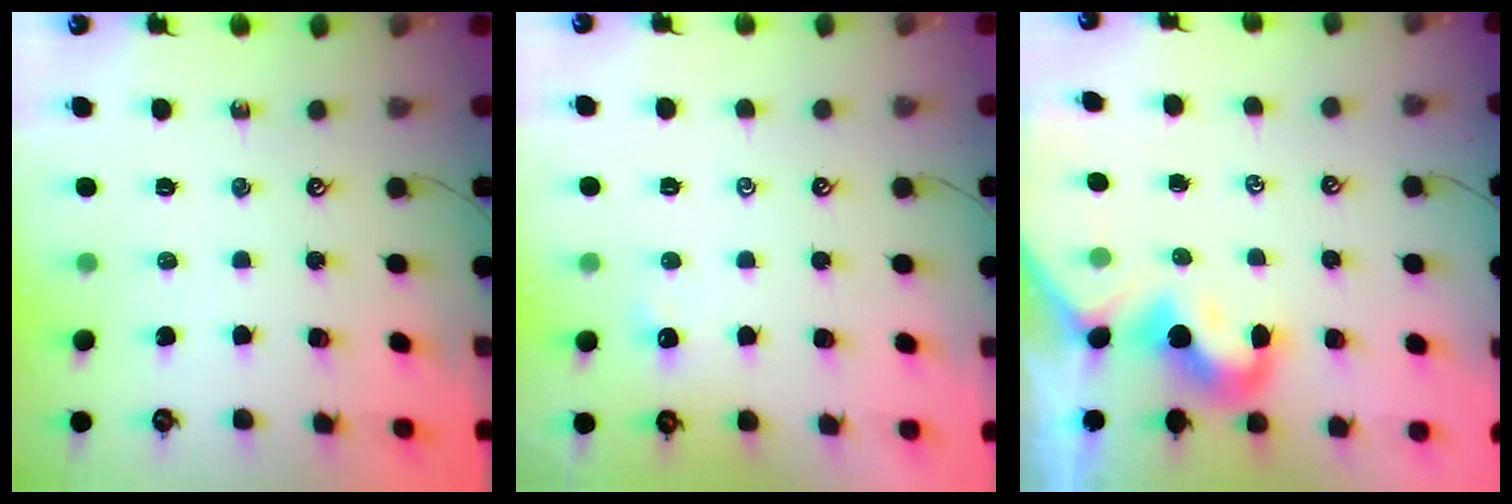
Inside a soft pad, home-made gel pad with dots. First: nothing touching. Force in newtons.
{"total": 0.0}
{"total": 1.7, "press": 1.5, "slide": 0.8}